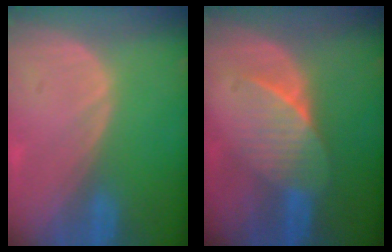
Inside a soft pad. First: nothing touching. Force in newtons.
{"total": 6.6, "press": 6.2, "slide": 2.5}